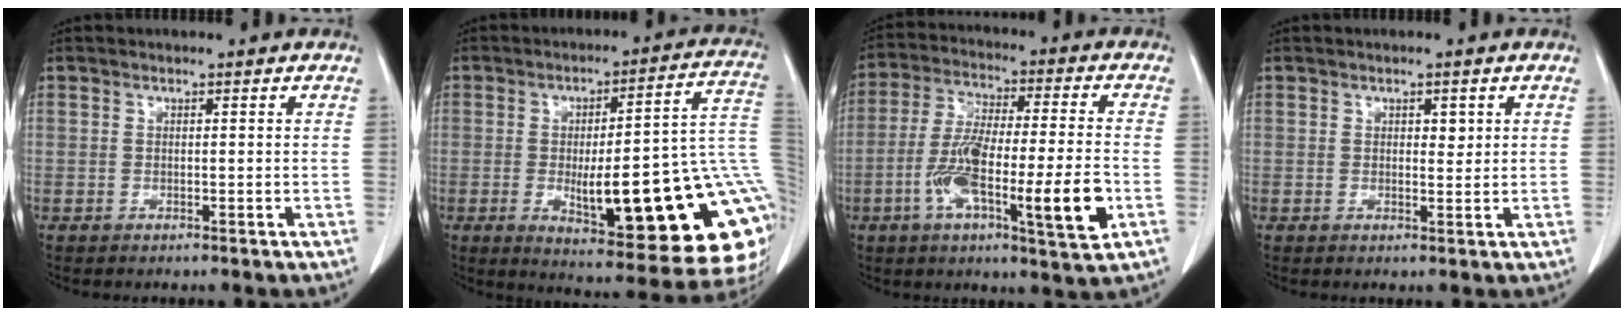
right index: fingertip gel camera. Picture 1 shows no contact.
{"total": 27.4, "force": [-5.1, 5.2, 26.4], "torque": [-0.241, 0.006, -0.064]}
{"total": 16.1, "force": [-4.8, 1.9, 15.2], "torque": [-0.266, -0.006, -0.081]}
{"total": 1.7, "force": [0.7, 0.9, 1.3], "torque": [-0.016, -0.002, 0.010]}